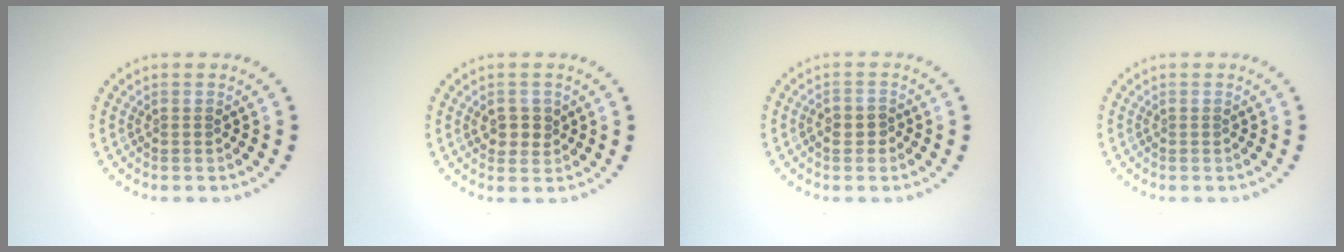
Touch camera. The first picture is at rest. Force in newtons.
{"total": 2.1, "press": 2.1, "slide": 0.6}
{"total": 1.2, "press": 1.1, "slide": 0.5}
{"total": 0.0}